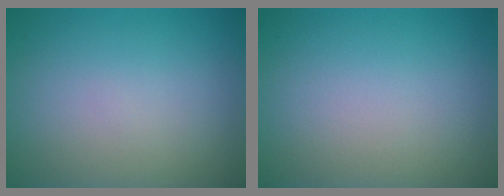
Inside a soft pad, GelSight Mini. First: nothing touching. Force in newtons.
{"total": 0.0}